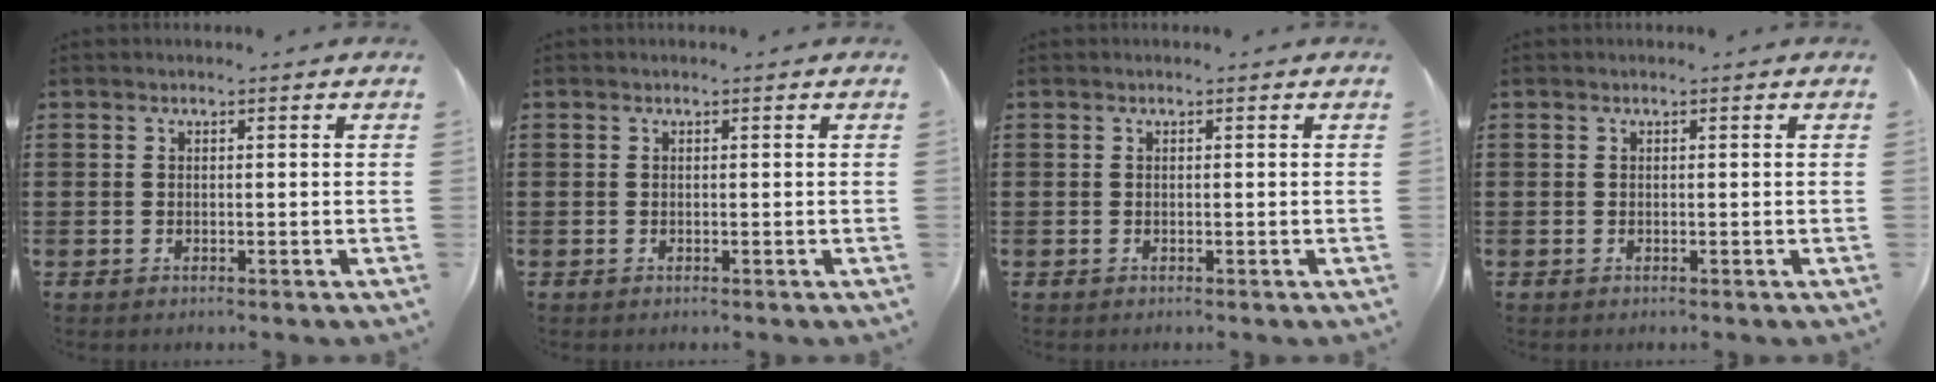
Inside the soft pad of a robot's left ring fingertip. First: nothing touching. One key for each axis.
{"total": 0.0}
{"total": 0.0}
{"total": 0.0}